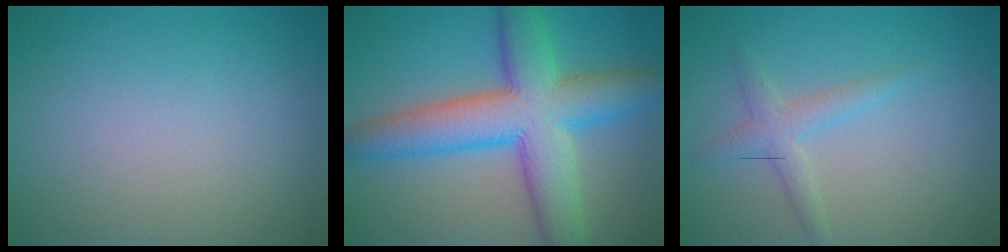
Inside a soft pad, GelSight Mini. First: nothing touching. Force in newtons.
{"total": 10.0, "press": 10.0, "slide": 0.4}
{"total": 2.1, "press": 2.1, "slide": 0.1}